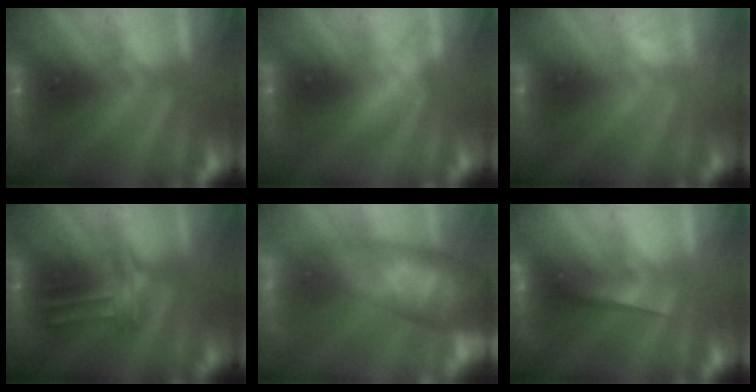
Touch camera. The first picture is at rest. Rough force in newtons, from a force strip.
{"total": 2.8}
{"total": 1.6}
{"total": 3.3}
{"total": 8.7}
{"total": 4.4}